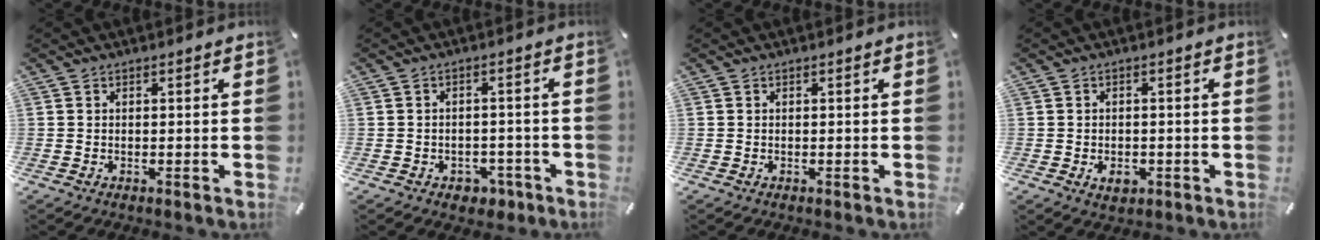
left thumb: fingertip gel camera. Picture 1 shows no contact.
{"total": 4.3, "force": [-2.0, 3.3, 1.7], "torque": [-0.025, 0.012, -0.035]}
{"total": 0.0}
{"total": 3.4, "force": [-1.1, 2.4, 2.1], "torque": [-0.043, 0.004, -0.020]}